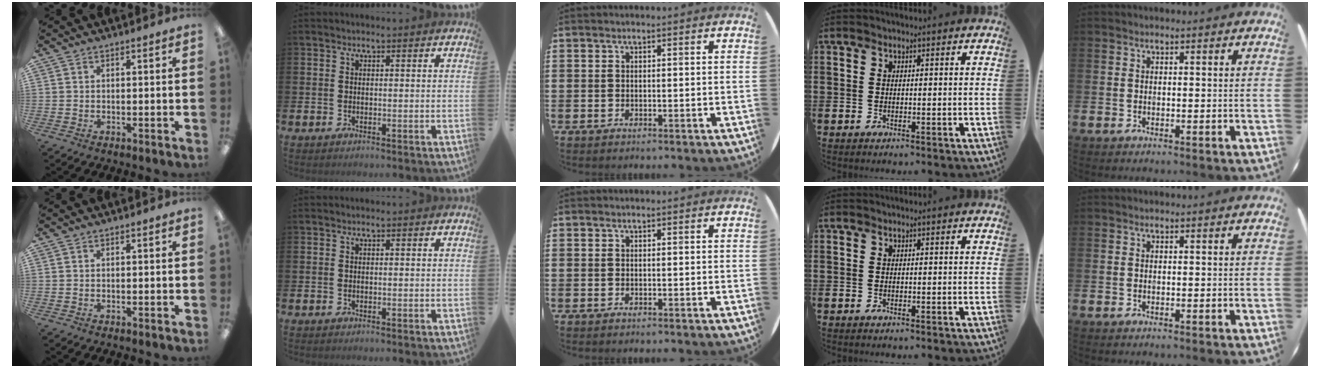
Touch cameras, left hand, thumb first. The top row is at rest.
{}